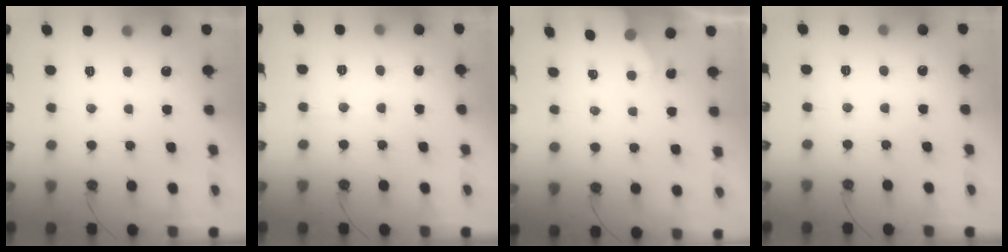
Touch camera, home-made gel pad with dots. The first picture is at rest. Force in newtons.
{"total": 4.9, "press": 4.8, "slide": 0.9}
{"total": 2.1, "press": 2.1, "slide": 0.3}
{"total": 2.0, "press": 2.0, "slide": 0.4}